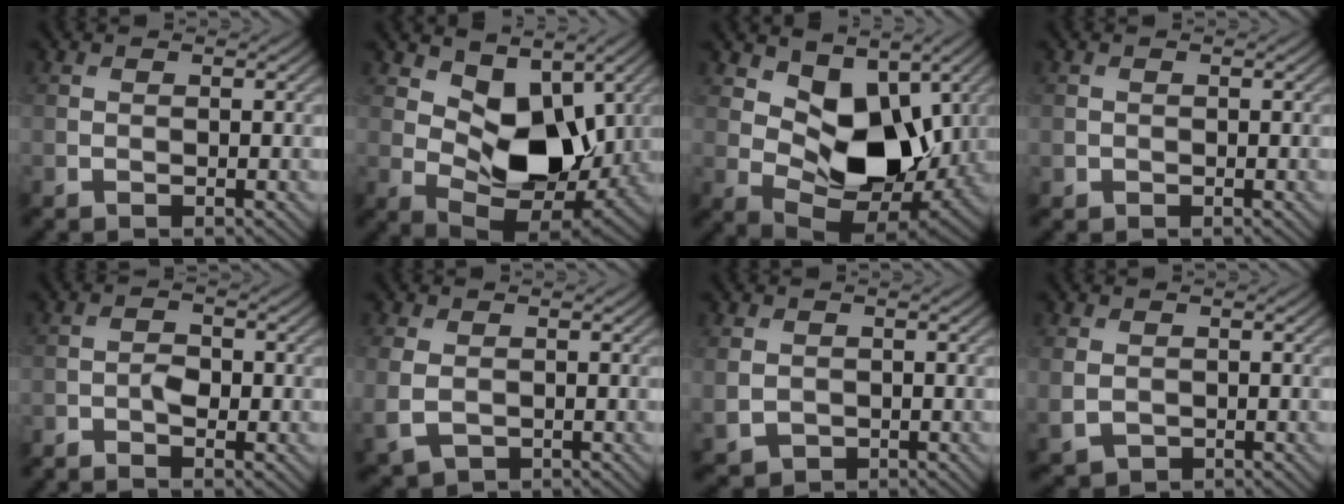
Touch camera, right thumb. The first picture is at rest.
{"total": 10.4, "force": [2.9, 6.5, 7.7], "torque": [-0.137, -0.018, 0.048]}
{"total": 11.7, "force": [3.0, 7.4, 8.5], "torque": [-0.146, -0.020, 0.054]}
{"total": 0.8, "force": [-0.2, 0.7, 0.1], "torque": [0.000, -0.006, -0.004]}
{"total": 2.2, "force": [-1.4, 0.9, 1.4], "torque": [-0.028, 0.003, -0.032]}
{"total": 4.3, "force": [-0.6, 3.1, 2.8], "torque": [-0.088, -0.012, -0.009]}
{"total": 3.0, "force": [0.0, 2.6, 1.5], "torque": [-0.051, -0.011, 0.005]}
{"total": 3.2, "force": [-0.1, 2.6, 1.8], "torque": [-0.057, -0.010, 0.002]}